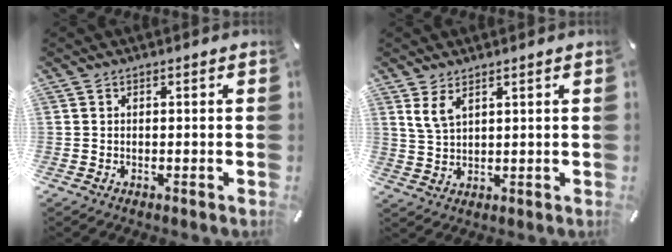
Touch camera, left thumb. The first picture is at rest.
{"total": 4.6, "force": [2.8, 2.1, 2.9], "torque": [-0.063, 0.000, 0.053]}